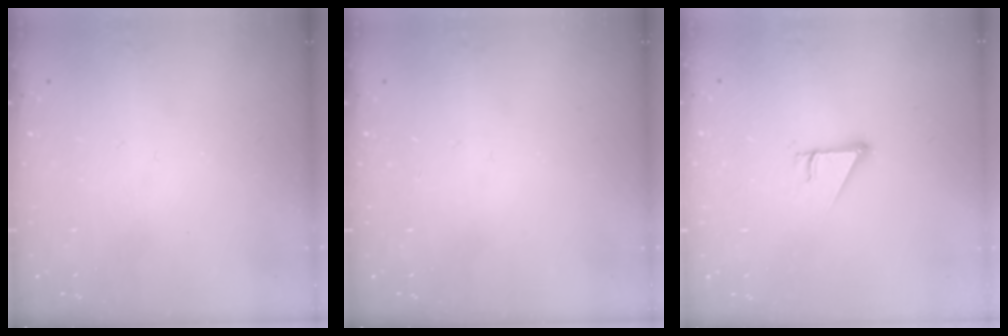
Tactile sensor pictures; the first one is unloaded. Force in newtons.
{"total": 0.0}
{"total": 2.5, "press": 2.5, "slide": 0.1}